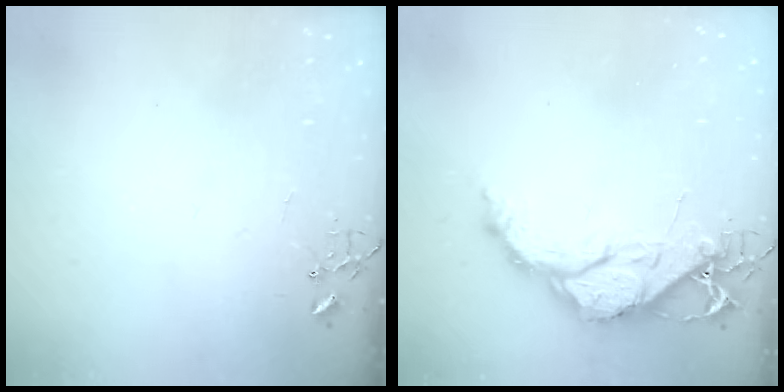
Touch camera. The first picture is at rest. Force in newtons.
{"total": 13.7, "press": 13.6, "slide": 1.3}